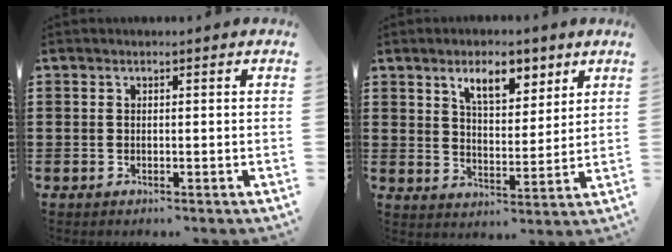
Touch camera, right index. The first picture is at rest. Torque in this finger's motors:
{"motor_torque": [1.13, 0.99, 0.29, 0.14]}